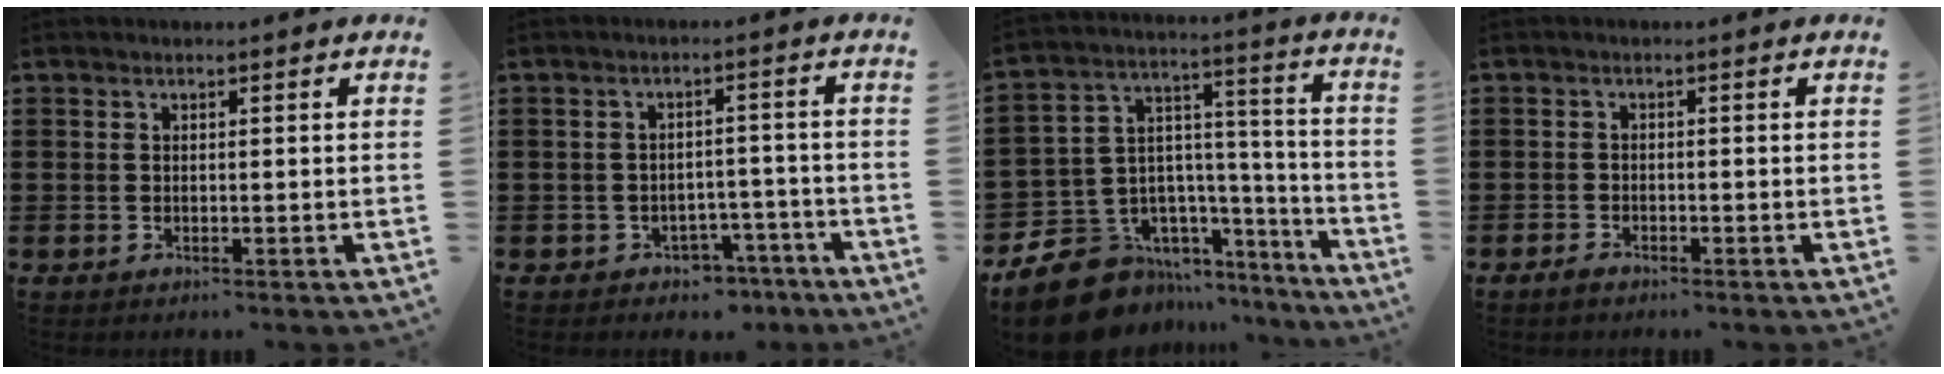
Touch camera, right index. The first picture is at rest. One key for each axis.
{"total": 2.9, "fx": -2.5, "fy": 1.5, "fz": 0.5, "tx": -0.017, "ty": 0.006, "tz": -0.051}
{"total": 11.7, "fx": -8.6, "fy": 7.3, "fz": 2.9, "tx": -0.086, "ty": 0.013, "tz": -0.159}
{"total": 1.1, "fx": -1.0, "fy": 0.4, "fz": 0.2, "tx": -0.007, "ty": -0.001, "tz": -0.020}